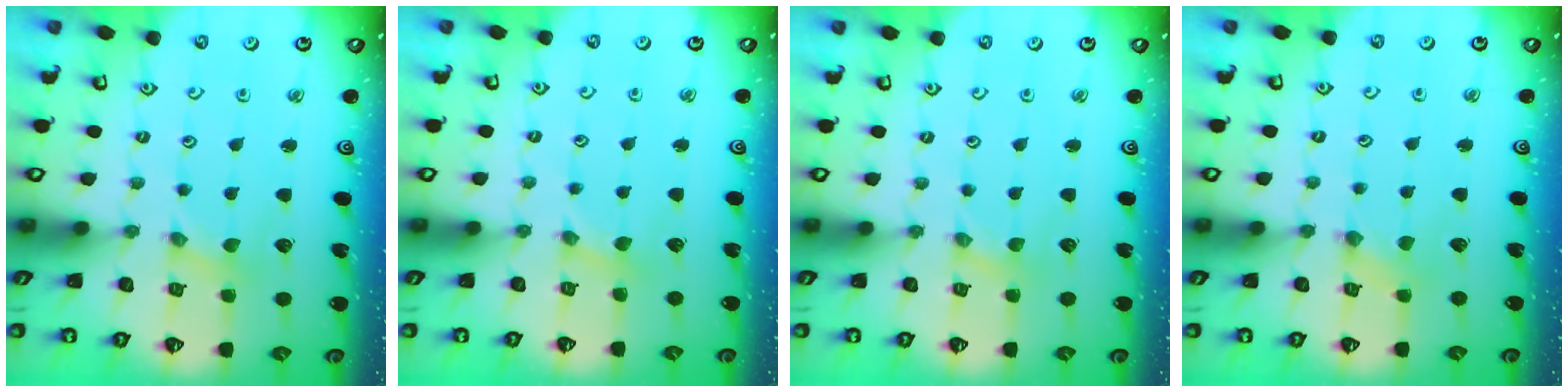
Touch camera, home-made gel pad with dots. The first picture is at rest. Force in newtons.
{"total": 2.8, "press": 2.8, "slide": 0.5}
{"total": 0.6, "press": 0.6, "slide": 0.2}
{"total": 0.5, "press": 0.5, "slide": 0.1}